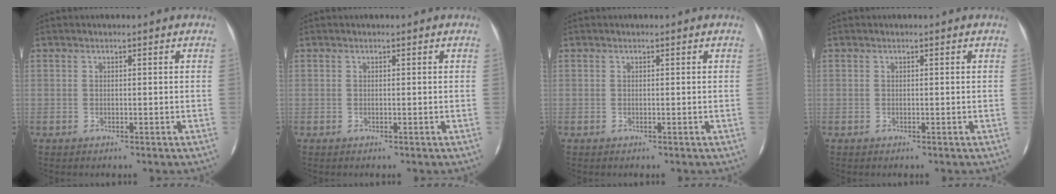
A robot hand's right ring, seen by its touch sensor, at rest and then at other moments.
{"total": 0.0}
{"total": 0.0}
{"total": 0.0}